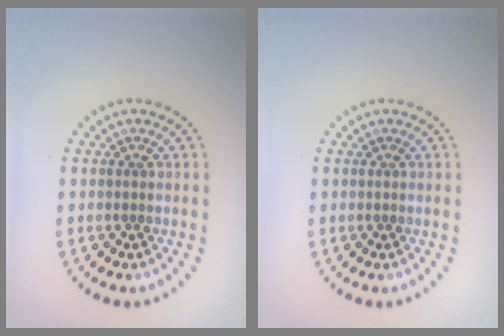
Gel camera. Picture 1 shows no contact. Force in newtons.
{"total": 0.0}